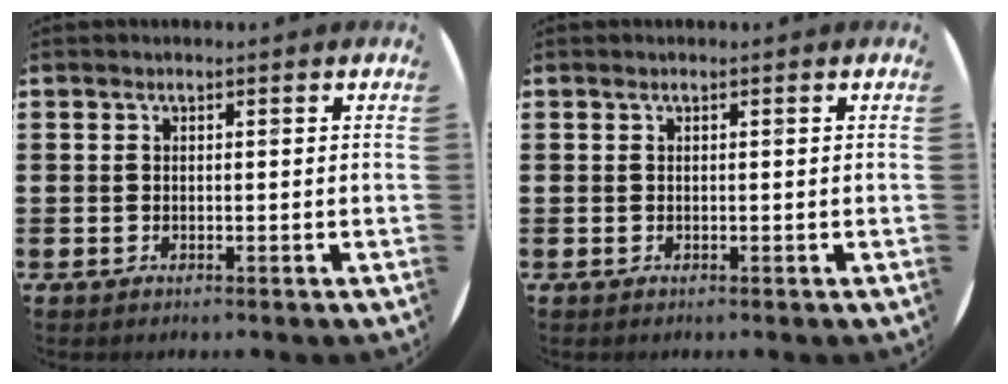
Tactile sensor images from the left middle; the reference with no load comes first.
{"total": 0.0}